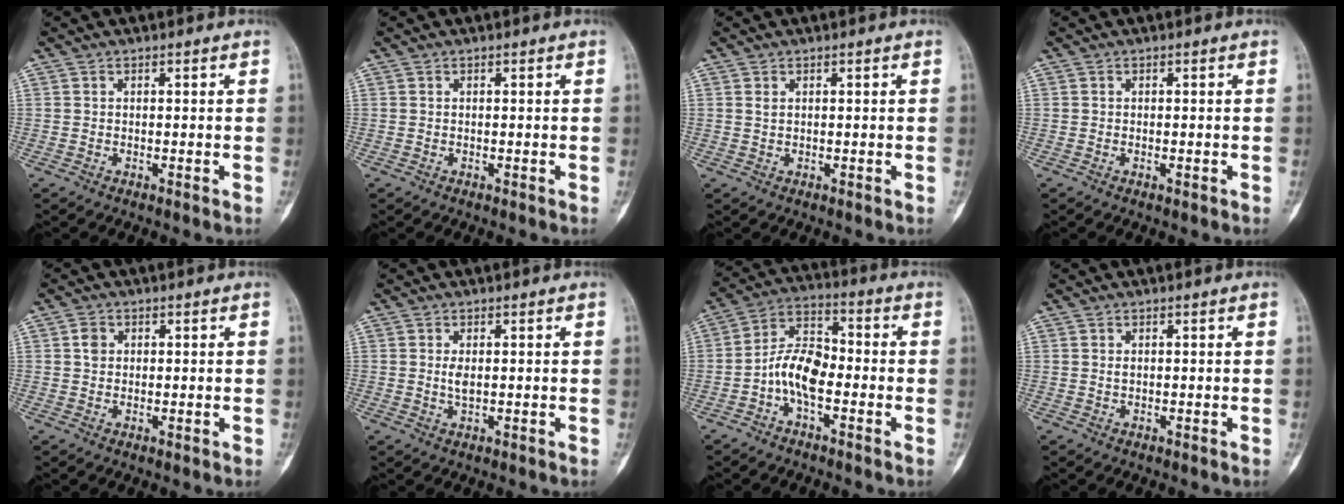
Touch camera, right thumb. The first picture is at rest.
{"total": 0.0}
{"total": 0.8, "force": [0.2, 0.5, 0.7], "torque": [-0.016, 0.003, 0.006]}
{"total": 0.7, "force": [-0.3, 0.2, 0.6], "torque": [-0.005, -0.001, -0.004]}
{"total": 2.1, "force": [0.5, 1.8, 1.1], "torque": [-0.009, 0.000, 0.005]}
{"total": 1.9, "force": [0.0, 0.8, 1.8], "torque": [-0.039, -0.003, 0.002]}
{"total": 9.2, "force": [-2.7, 4.8, 7.4], "torque": [-0.132, 0.039, -0.059]}
{"total": 0.5, "force": [0.1, 0.3, 0.4], "torque": [-0.008, 0.001, 0.003]}